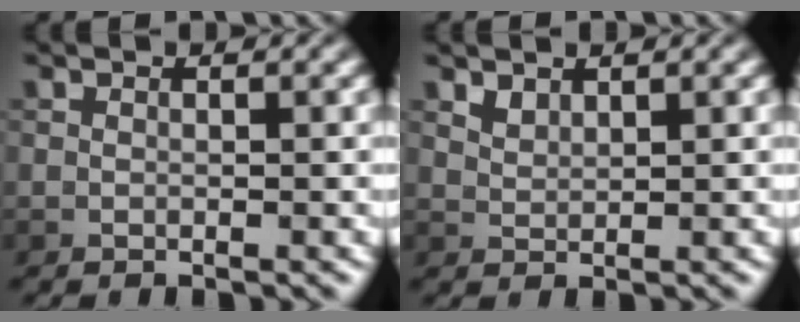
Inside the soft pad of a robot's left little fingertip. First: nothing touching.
{"total": 1.2, "force": [1.0, 0.5, 0.5], "torque": [-0.016, -0.003, 0.023]}